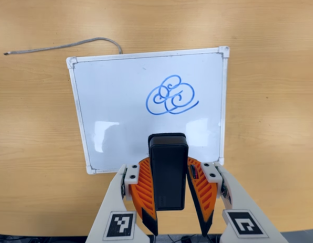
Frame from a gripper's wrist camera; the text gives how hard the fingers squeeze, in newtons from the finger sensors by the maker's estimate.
{"total": 8.8, "left": 7.3, "right": 10.3}